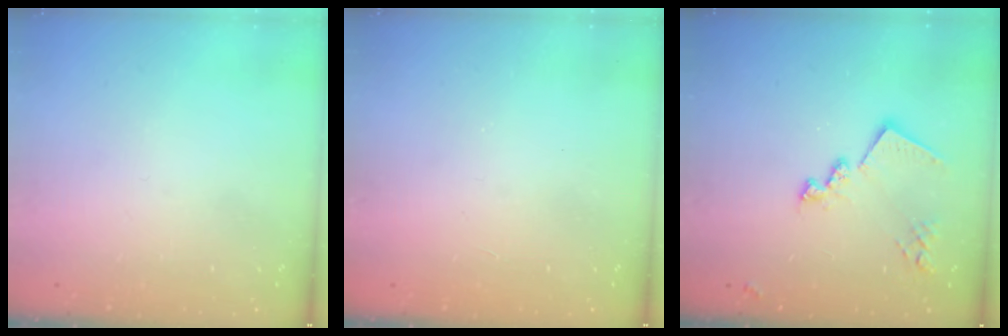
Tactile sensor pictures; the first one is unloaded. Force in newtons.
{"total": 1.2, "press": 1.1, "slide": 0.2}
{"total": 14.3, "press": 14.3, "slide": 1.1}